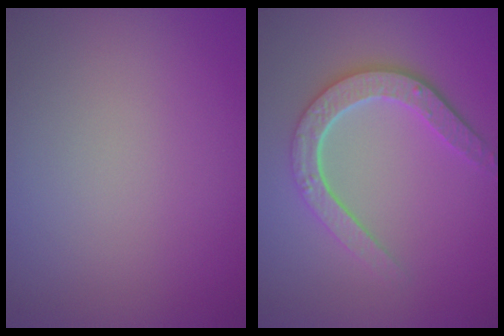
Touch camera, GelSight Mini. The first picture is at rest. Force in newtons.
{"total": 4.6, "press": 3.6, "slide": 3.0}